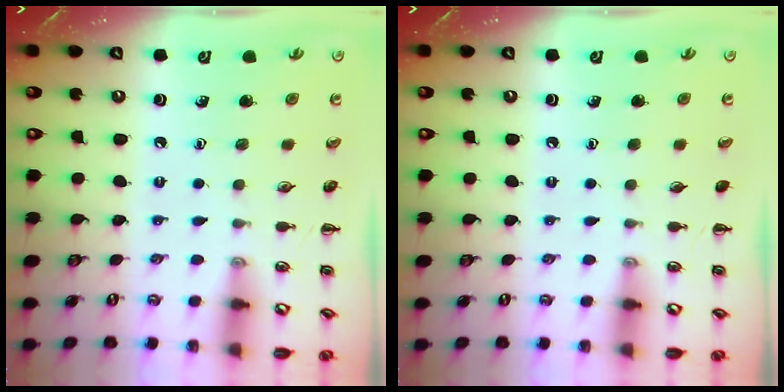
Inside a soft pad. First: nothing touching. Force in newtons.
{"total": 0.0}